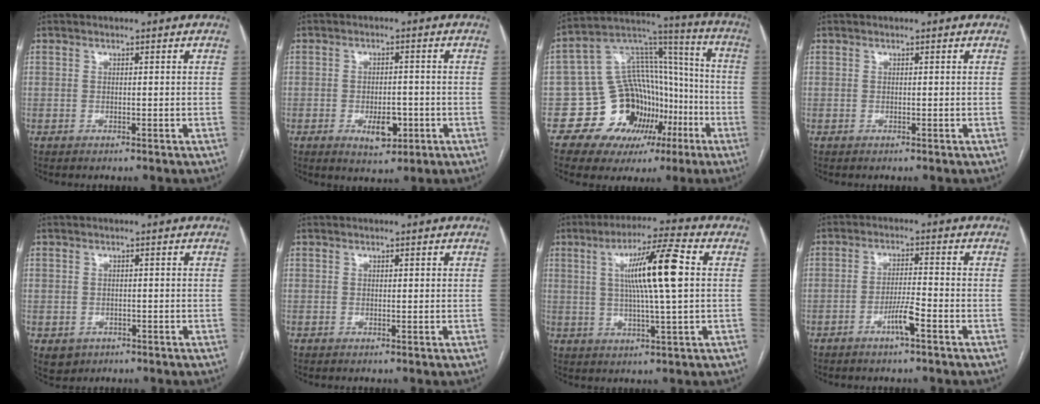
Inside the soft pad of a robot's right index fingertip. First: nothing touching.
{"total": 5.1, "force": [-1.9, 2.4, 4.0], "torque": [-0.061, -0.001, -0.020]}
{"total": 16.9, "force": [-6.5, 13.3, 8.0], "torque": [-0.113, 0.079, -0.090]}
{"total": 0.0}
{"total": 3.2, "force": [-1.2, 2.9, 0.7], "torque": [-0.007, 0.002, -0.010]}
{"total": 0.5, "force": [0.2, 0.2, 0.4], "torque": [-0.006, 0.001, 0.002]}
{"total": 11.7, "force": [2.1, 0.0, 11.5], "torque": [-0.200, 0.010, 0.034]}
{"total": 4.1, "force": [-2.3, -0.1, 3.4], "torque": [-0.068, -0.003, -0.045]}